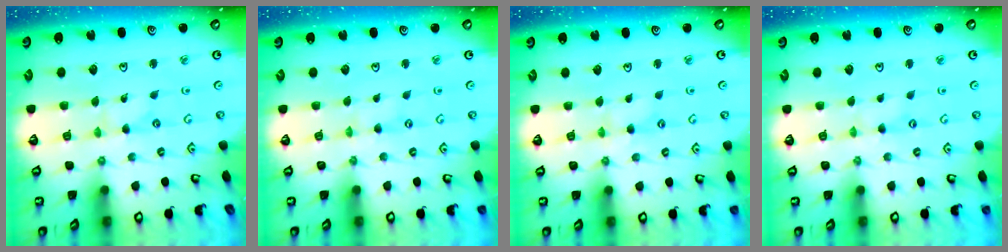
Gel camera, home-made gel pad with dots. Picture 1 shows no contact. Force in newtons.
{"total": 0.0}
{"total": 2.5, "press": 2.5, "slide": 0.2}
{"total": 0.0}